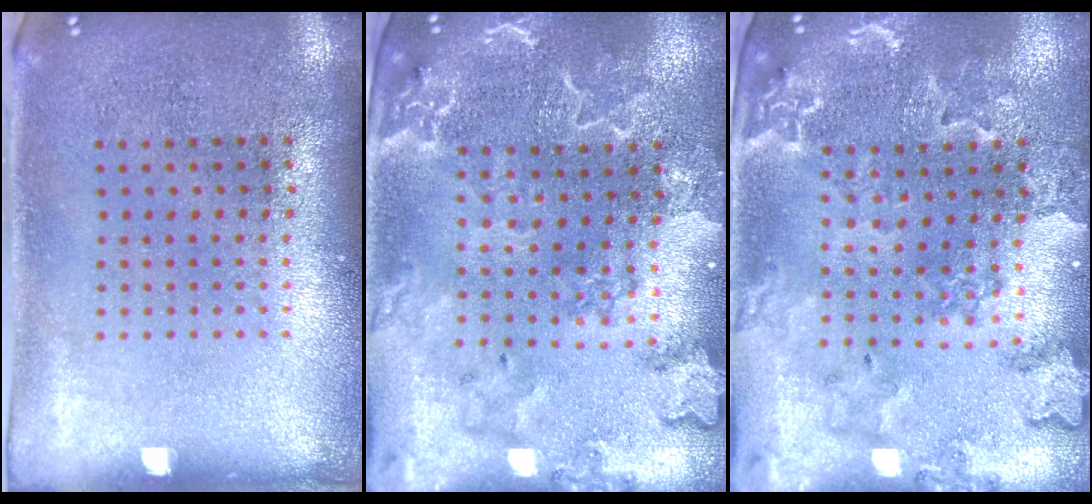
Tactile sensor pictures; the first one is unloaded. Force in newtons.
{"total": 2.6, "press": 2.5, "slide": 0.9}
{"total": 1.9, "press": 1.9, "slide": 0.3}